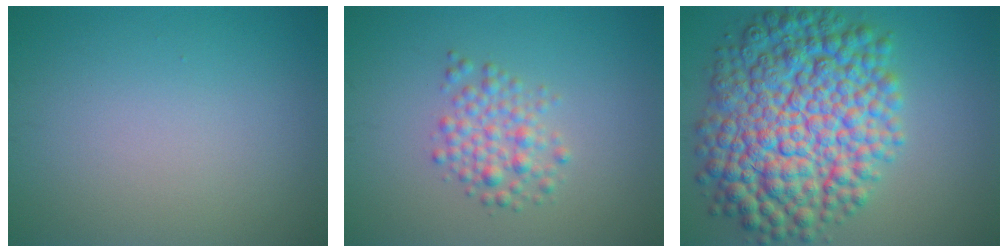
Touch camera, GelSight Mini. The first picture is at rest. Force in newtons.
{"total": 2.8, "press": 2.8, "slide": 0.1}
{"total": 13.2, "press": 13.2, "slide": 0.1}